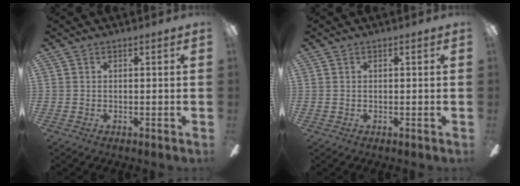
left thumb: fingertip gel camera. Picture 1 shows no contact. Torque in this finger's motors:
{"motor_torque": [-0.54, 0.15, 0.37, 0.39, 0.06]}